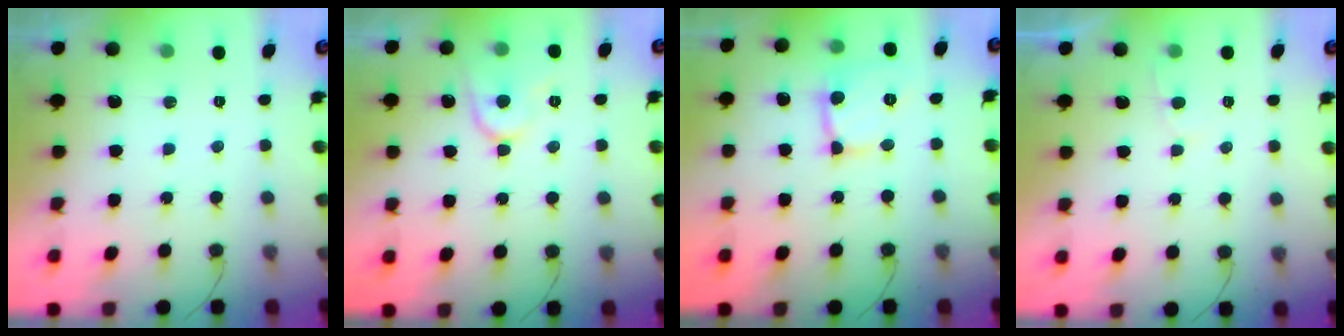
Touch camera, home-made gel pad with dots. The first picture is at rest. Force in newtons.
{"total": 8.8, "press": 8.7, "slide": 0.9}
{"total": 11.4, "press": 11.4, "slide": 1.1}
{"total": 2.1, "press": 2.1, "slide": 0.2}